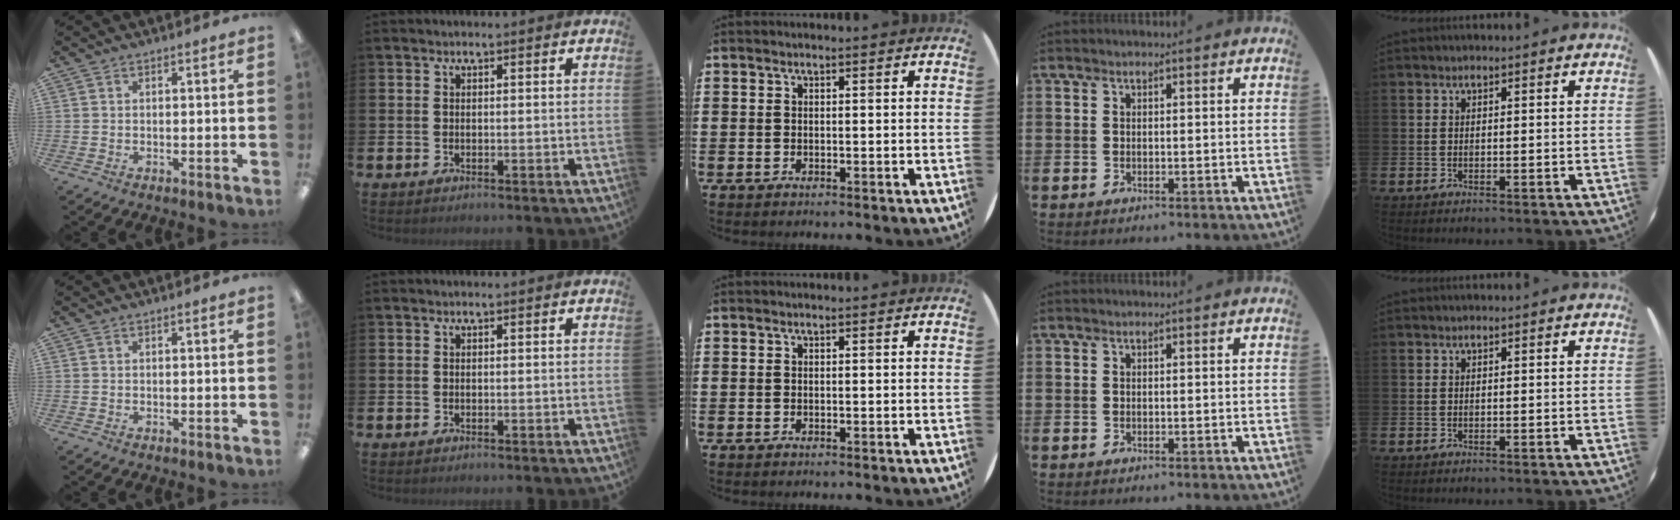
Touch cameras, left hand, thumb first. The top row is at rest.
{}